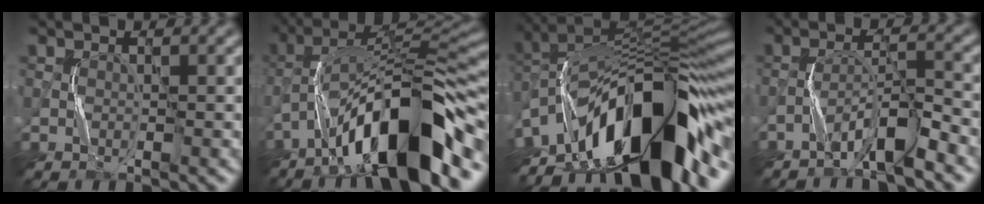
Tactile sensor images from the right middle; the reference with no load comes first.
{"total": 13.2, "force": [-6.9, 3.3, 10.7], "torque": [-0.169, 0.028, -0.113]}
{"total": 14.7, "force": [-8.2, 5.5, 10.9], "torque": [-0.162, 0.029, -0.149]}
{"total": 4.4, "force": [-3.3, 0.3, 2.8], "torque": [-0.053, 0.013, -0.065]}